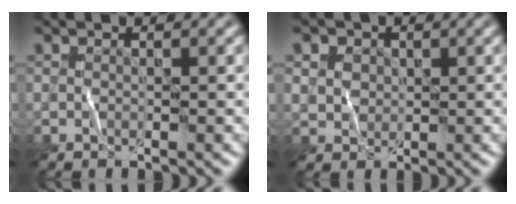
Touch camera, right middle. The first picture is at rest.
{"total": 1.7, "force": [0.9, 1.4, 0.1], "torque": [-0.027, 0.007, 0.022]}